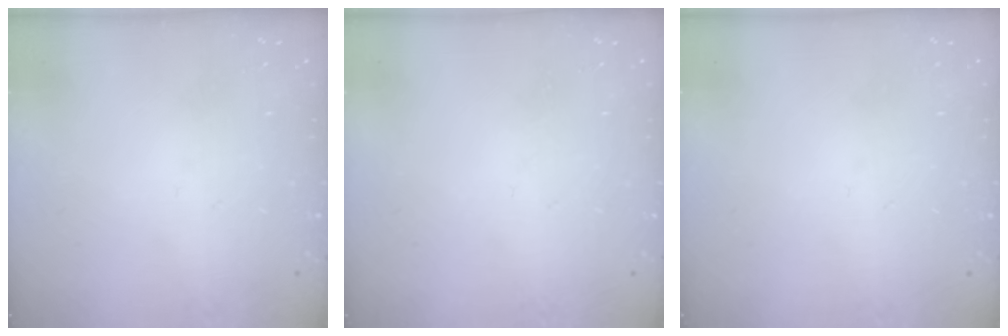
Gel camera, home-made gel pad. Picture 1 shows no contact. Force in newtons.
{"total": 0.0}
{"total": 0.0}